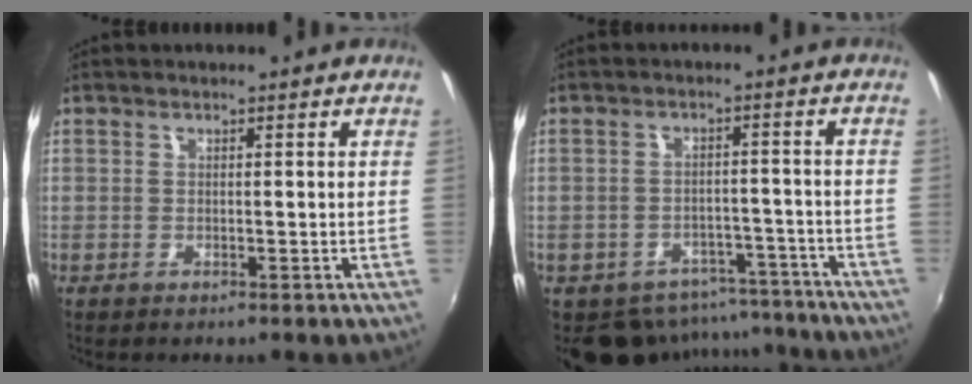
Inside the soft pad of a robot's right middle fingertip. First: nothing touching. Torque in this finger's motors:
{"motor_torque": [0.24, -0.84, 0.04, 0.03]}